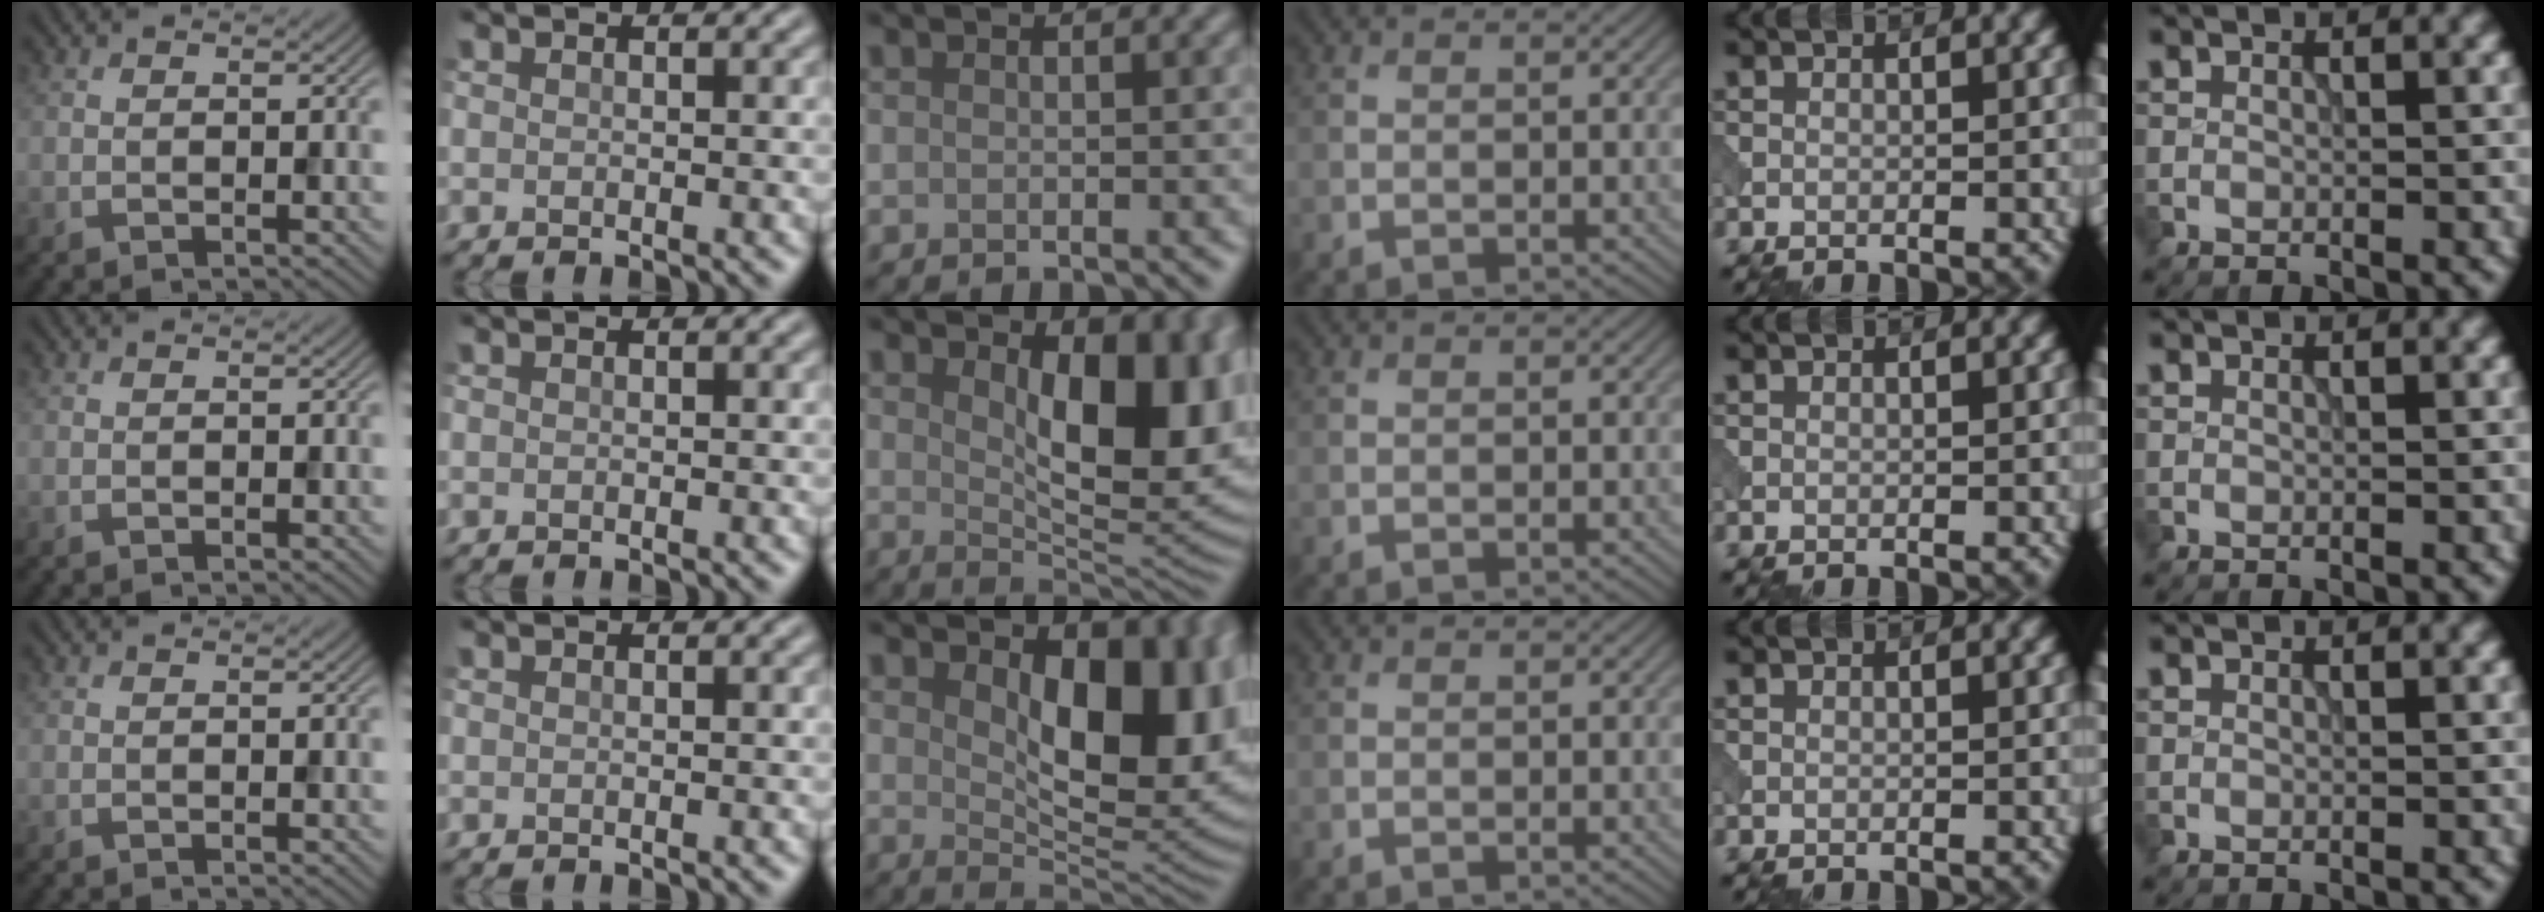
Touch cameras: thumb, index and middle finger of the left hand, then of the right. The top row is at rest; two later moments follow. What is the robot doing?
{"motion": "pour", "object": "beaker"}